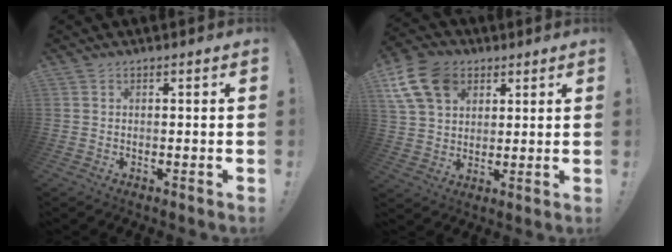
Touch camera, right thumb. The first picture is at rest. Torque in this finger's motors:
{"motor_torque": [-0.53, 0.92, 0.55, 0.08, 0.14]}